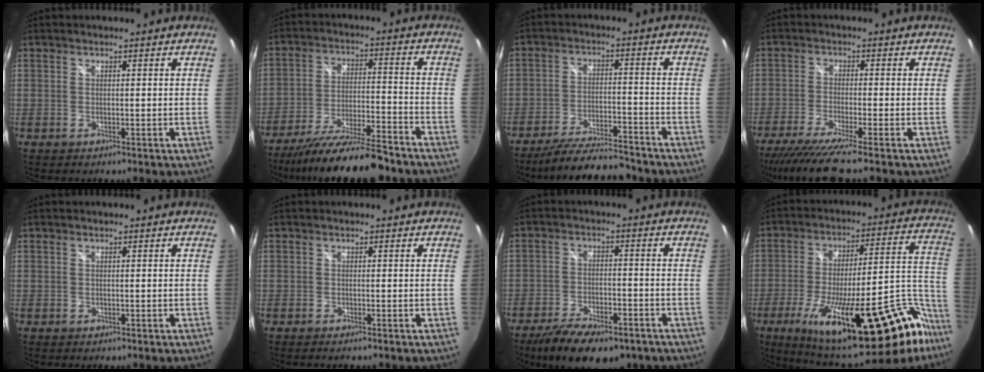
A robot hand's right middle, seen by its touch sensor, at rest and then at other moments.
{"total": 17.8, "force": [-15.2, 3.0, 8.8], "torque": [-0.166, -0.028, -0.235]}
{"total": 13.4, "force": [-12.0, 2.0, 5.6], "torque": [-0.121, -0.014, -0.191]}
{"total": 9.9, "force": [-8.0, -0.7, 5.8], "torque": [-0.124, -0.036, -0.137]}
{"total": 0.0}
{"total": 0.7, "force": [-0.6, -0.2, 0.4], "torque": [-0.007, -0.002, -0.012]}
{"total": 14.7, "force": [-10.3, 5.8, 8.7], "torque": [-0.183, -0.034, -0.162]}
{"total": 34.9, "force": [-22.5, 10.1, 24.6], "torque": [-0.361, -0.014, -0.316]}